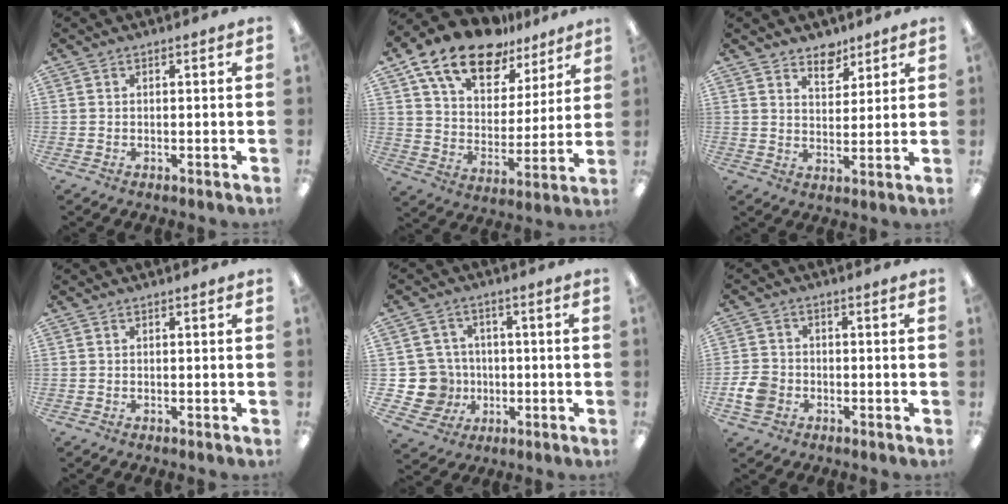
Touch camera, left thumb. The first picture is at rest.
{"total": 17.6, "force": [12.2, 9.2, 8.7], "torque": [-0.164, -0.065, 0.221]}
{"total": 6.3, "force": [5.1, 3.4, 1.4], "torque": [-0.013, -0.030, 0.091]}
{"total": 0.0}
{"total": 10.4, "force": [-1.3, 9.9, 2.8], "torque": [-0.086, 0.014, -0.014]}
{"total": 5.8, "force": [-1.9, 4.7, 2.8], "torque": [-0.056, 0.007, -0.037]}